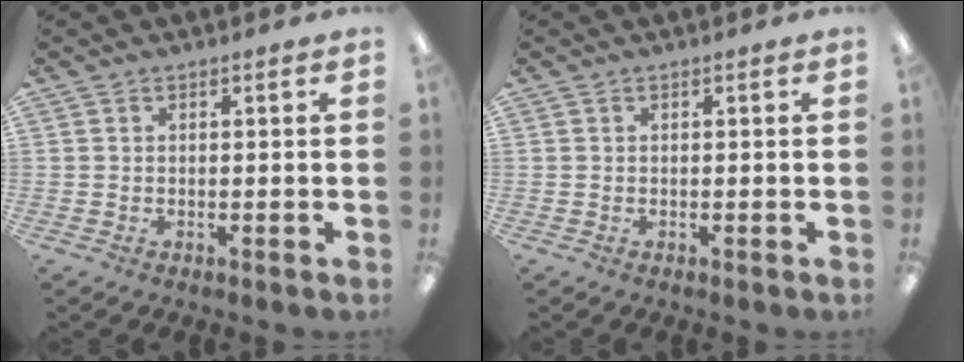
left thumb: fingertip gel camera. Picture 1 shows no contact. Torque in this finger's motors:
{"motor_torque": [-0.11, 0.08, 0.03, 0.02, 0.00]}